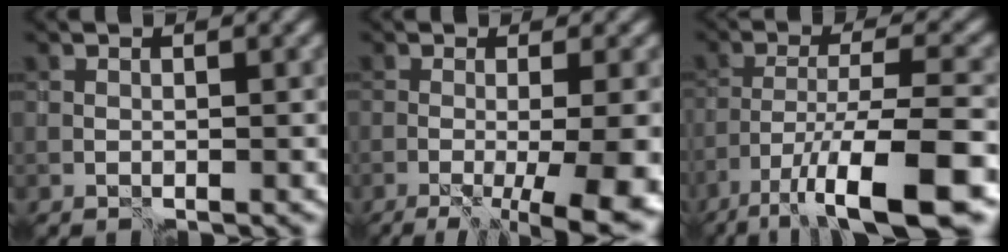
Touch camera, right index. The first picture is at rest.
{"total": 9.4, "force": [-3.1, 2.4, 8.6], "torque": [-0.088, -0.013, -0.038]}
{"total": 10.4, "force": [-7.3, 1.3, 7.3], "torque": [-0.122, 0.005, -0.120]}